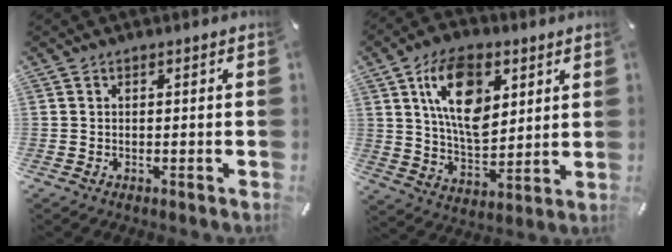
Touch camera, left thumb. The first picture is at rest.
{"total": 16.1, "force": [6.1, 9.8, 11.1], "torque": [-0.199, -0.002, 0.109]}